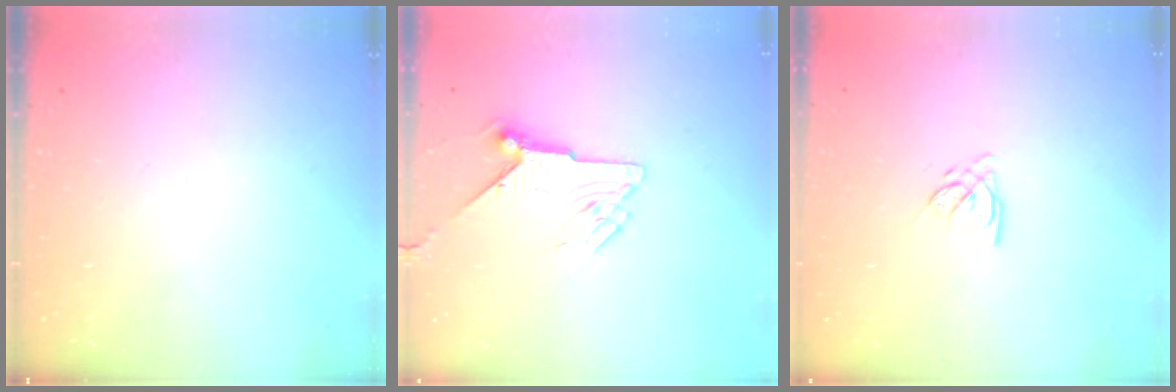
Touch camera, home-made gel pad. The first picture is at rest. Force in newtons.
{"total": 6.7, "press": 6.7, "slide": 1.0}
{"total": 2.8, "press": 2.8, "slide": 0.1}